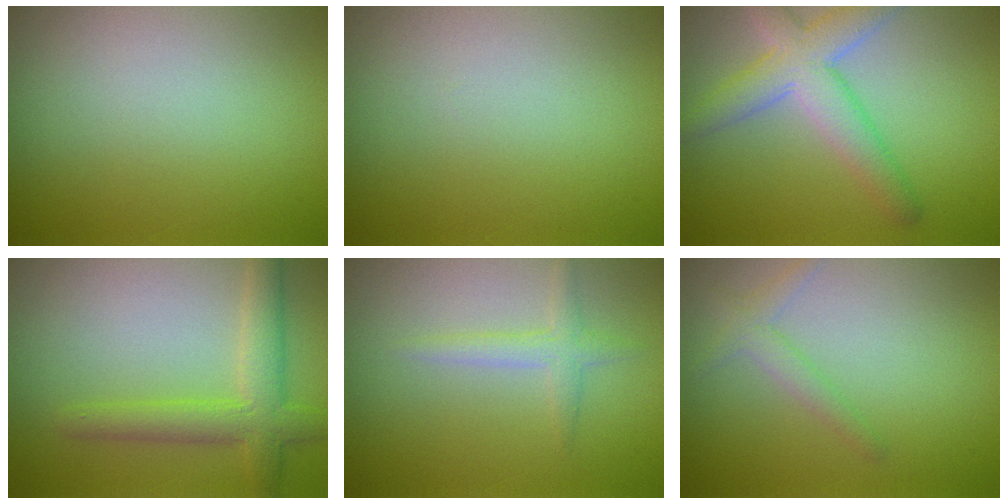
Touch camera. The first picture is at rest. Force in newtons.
{"total": 0.0}
{"total": 5.3, "press": 5.3, "slide": 0.2}
{"total": 4.1, "press": 4.1, "slide": 0.1}
{"total": 1.7, "press": 1.7, "slide": 0.1}
{"total": 1.7, "press": 1.7, "slide": 0.1}